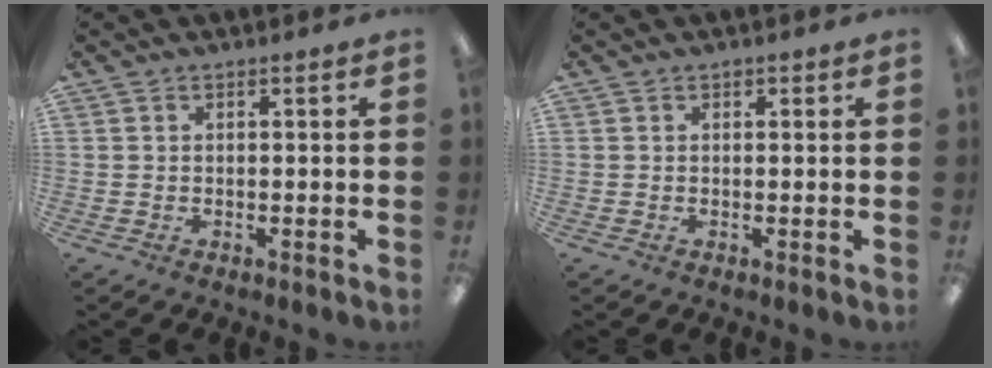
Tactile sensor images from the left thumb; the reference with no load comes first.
{"total": 1.2, "force": [0.6, 0.9, 0.4], "torque": [-0.001, 0.001, 0.009]}